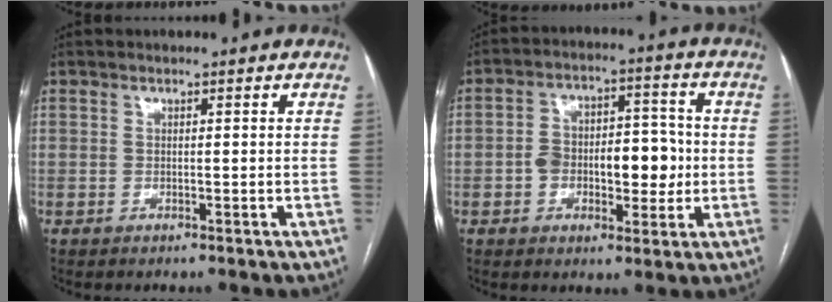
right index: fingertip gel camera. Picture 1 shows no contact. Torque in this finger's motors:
{"motor_torque": [1.20, -0.09, 0.40, 0.13]}